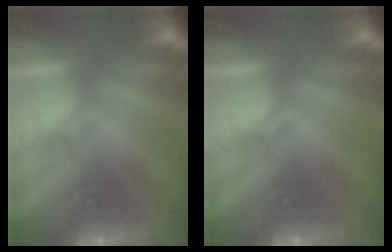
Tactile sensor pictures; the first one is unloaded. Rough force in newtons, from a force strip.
{"total": 0.0}